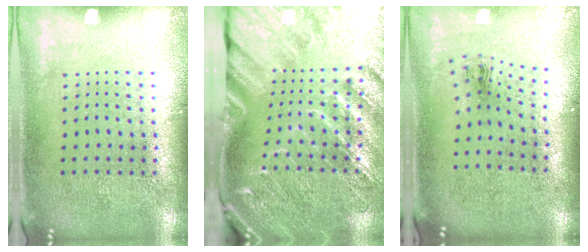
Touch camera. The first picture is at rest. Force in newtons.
{"total": 3.3, "press": 3.1, "slide": 0.9}
{"total": 0.8, "press": 0.4, "slide": 0.7}